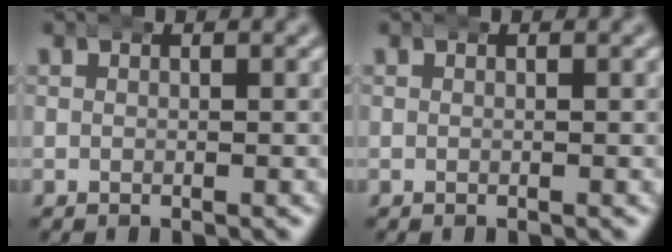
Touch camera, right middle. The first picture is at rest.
{"total": 0.0}